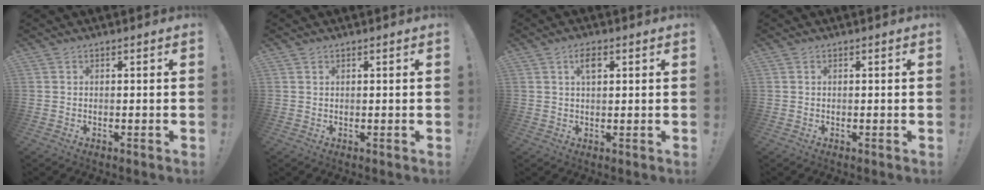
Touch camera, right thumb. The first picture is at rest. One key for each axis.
{"total": 0.6, "fx": 0.5, "fy": 0.3, "fz": 0.1, "tx": 0.004, "ty": -0.003, "tz": 0.009}
{"total": 3.8, "fx": 1.7, "fy": 1.8, "fz": 2.9, "tx": -0.049, "ty": 0.001, "tz": 0.025}
{"total": 0.0}